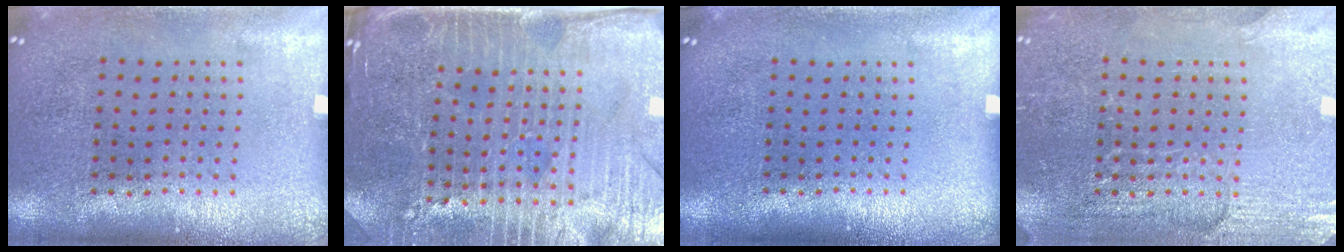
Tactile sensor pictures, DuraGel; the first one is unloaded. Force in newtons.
{"total": 4.3, "press": 3.8, "slide": 2.0}
{"total": 0.0}
{"total": 2.9, "press": 2.9, "slide": 0.2}